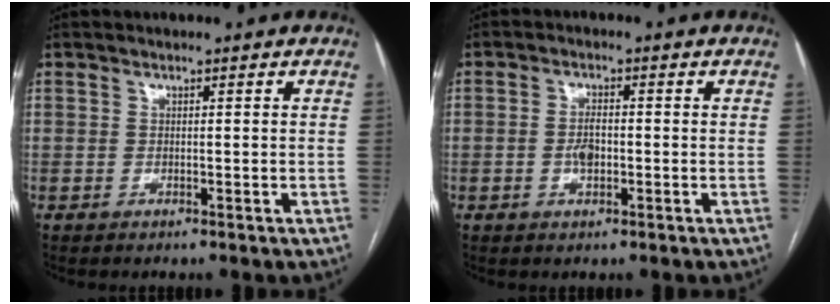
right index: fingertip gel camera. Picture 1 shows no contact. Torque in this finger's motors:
{"motor_torque": [0.69, 0.08, 0.24, 0.07]}